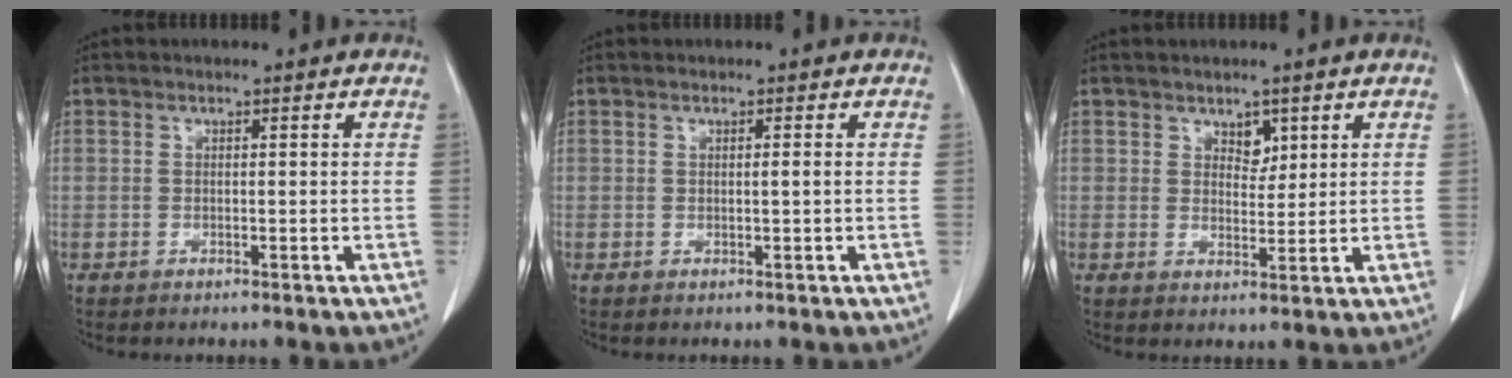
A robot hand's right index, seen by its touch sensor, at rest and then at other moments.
{"total": 0.6, "force": [0.0, -0.2, 0.6], "torque": [-0.008, -0.001, 0.000]}
{"total": 2.6, "force": [1.5, 1.6, 1.4], "torque": [-0.016, -0.003, 0.028]}